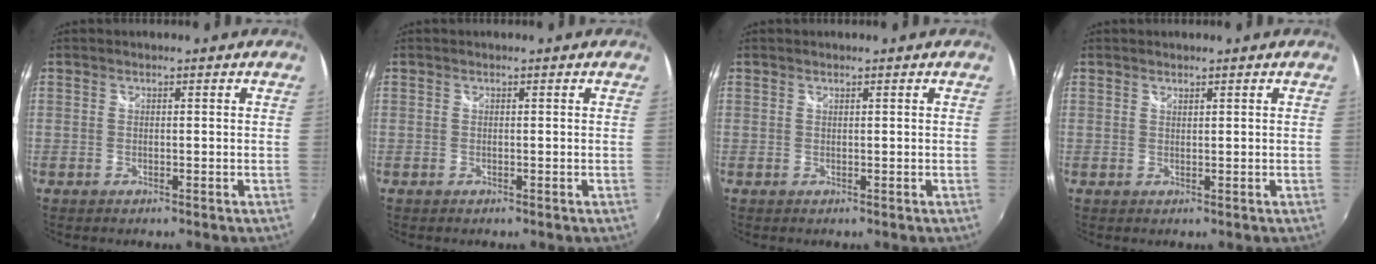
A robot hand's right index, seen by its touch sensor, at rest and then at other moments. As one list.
[{"total": 0.0}, {"total": 0.0}, {"total": 0.7, "force": [0.6, 0.1, 0.2], "torque": [-0.002, 0.001, 0.012]}]